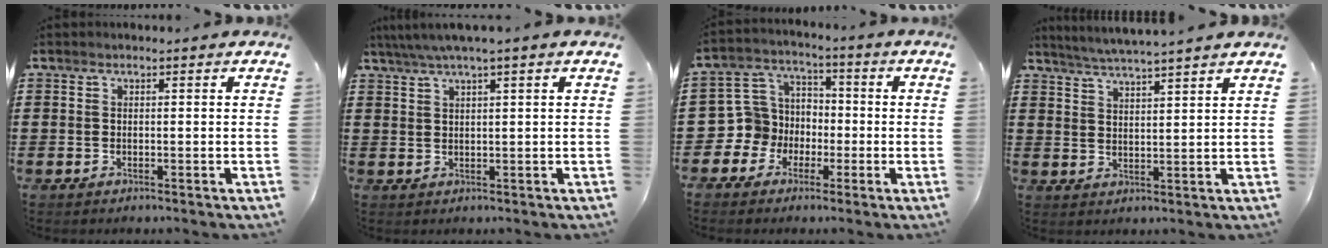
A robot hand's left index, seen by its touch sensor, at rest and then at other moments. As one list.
[{"total": 2.3, "force": [1.4, -0.2, 1.8], "torque": [-0.038, 0.001, 0.024]}, {"total": 7.3, "force": [-1.7, 7.1, 0.9], "torque": [-0.072, 0.000, -0.038]}, {"total": 4.1, "force": [3.9, -0.9, 0.9], "torque": [-0.031, -0.020, 0.069]}]